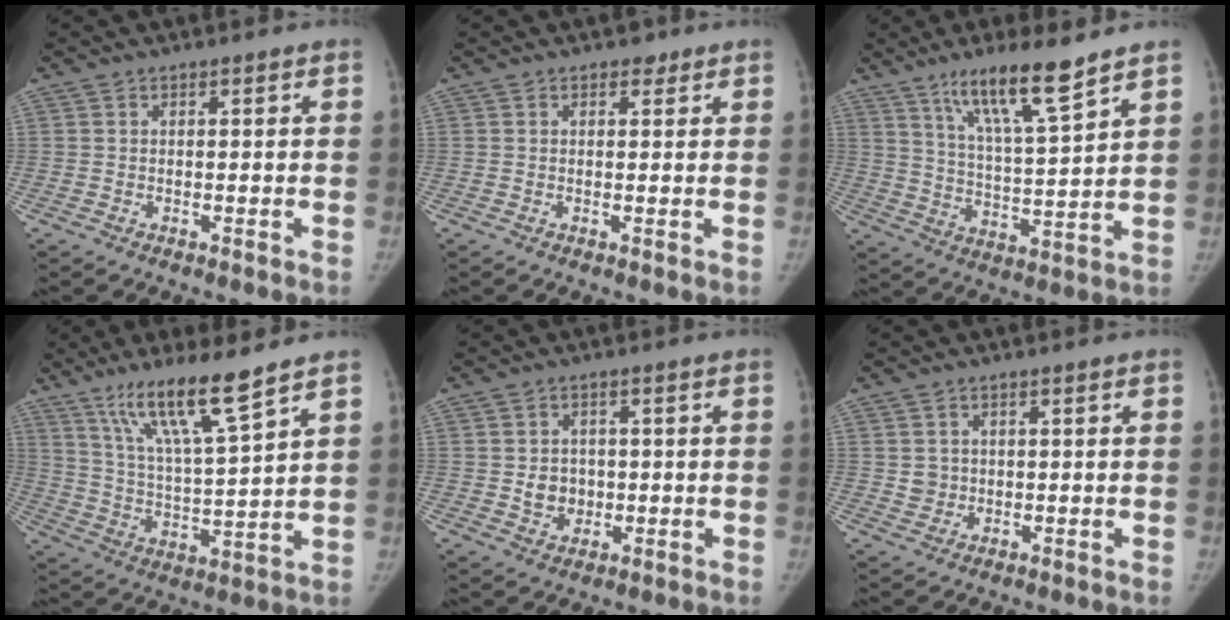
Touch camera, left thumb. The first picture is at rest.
{"total": 1.3, "force": [0.8, 1.0, 0.4], "torque": [0.005, -0.003, 0.007]}
{"total": 12.7, "force": [8.7, 1.5, 9.1], "torque": [-0.150, -0.054, 0.161]}
{"total": 13.5, "force": [9.4, 1.1, 9.7], "torque": [-0.170, -0.056, 0.182]}
{"total": 4.9, "force": [-0.4, 4.3, 2.3], "torque": [-0.009, 0.004, -0.003]}
{"total": 2.6, "force": [0.2, 2.6, 0.5], "torque": [0.010, 0.003, 0.007]}